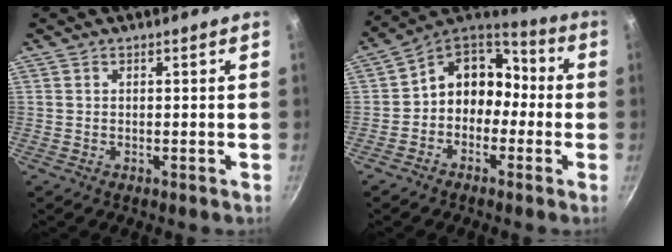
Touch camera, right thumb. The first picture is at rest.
{"total": 11.6, "force": [-1.9, 9.6, 6.2], "torque": [-0.056, 0.061, -0.053]}